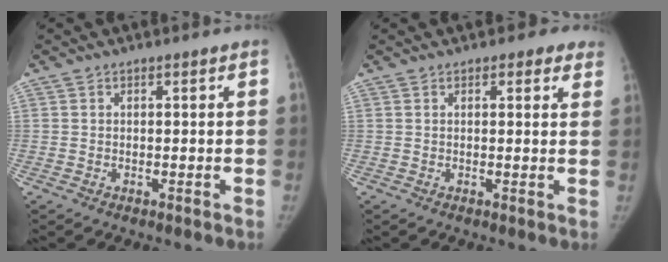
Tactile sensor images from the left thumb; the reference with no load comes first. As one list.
[{"total": 4.2, "force": [3.0, 2.2, 2.0], "torque": [0.014, -0.007, 0.027]}]